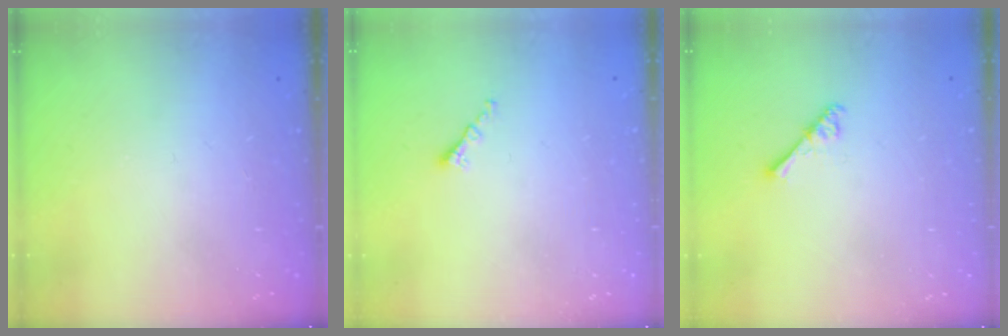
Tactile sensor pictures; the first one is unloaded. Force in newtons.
{"total": 1.4, "press": 1.2, "slide": 0.6}
{"total": 4.0, "press": 4.0, "slide": 0.5}